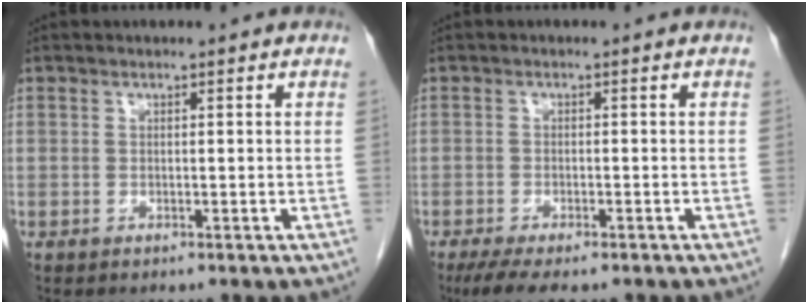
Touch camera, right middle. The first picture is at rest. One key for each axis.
{"total": 7.0, "fx": -5.3, "fy": 1.9, "fz": 4.1, "tx": -0.064, "ty": -0.015, "tz": -0.081}